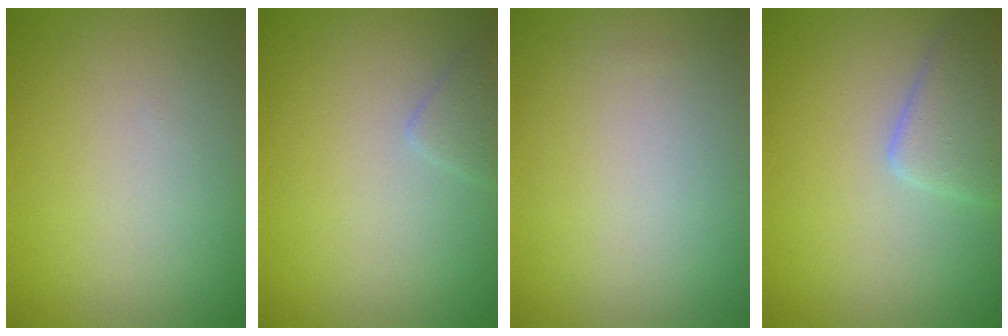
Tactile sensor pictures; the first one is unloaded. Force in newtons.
{"total": 1.3, "press": 1.3, "slide": 0.1}
{"total": 0.0}
{"total": 3.5, "press": 3.5, "slide": 0.2}